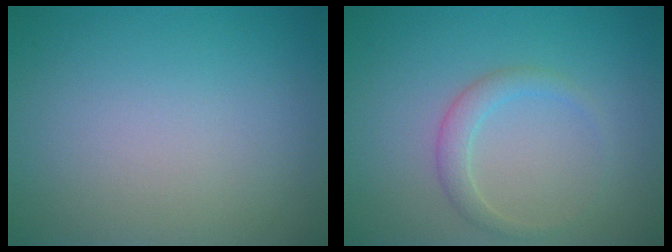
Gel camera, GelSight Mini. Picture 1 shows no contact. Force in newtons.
{"total": 1.9, "press": 1.9, "slide": 0.0}